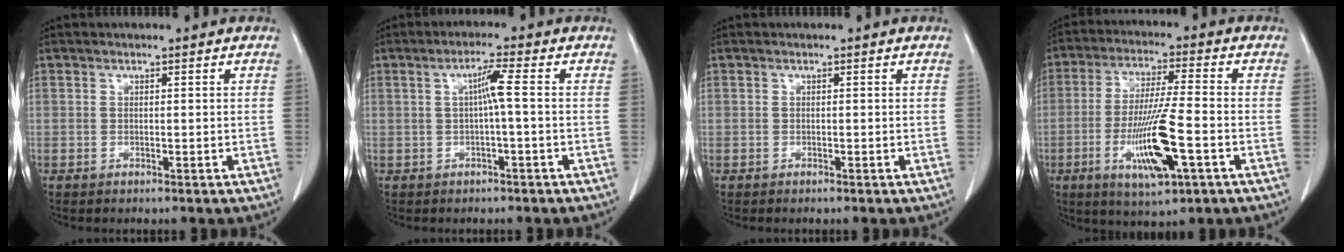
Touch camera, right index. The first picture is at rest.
{"total": 3.2, "force": [0.1, -0.3, 3.2], "torque": [-0.059, 0.010, 0.003]}
{"total": 0.0}
{"total": 12.4, "force": [-4.0, 1.1, 11.7], "torque": [-0.225, -0.017, -0.069]}